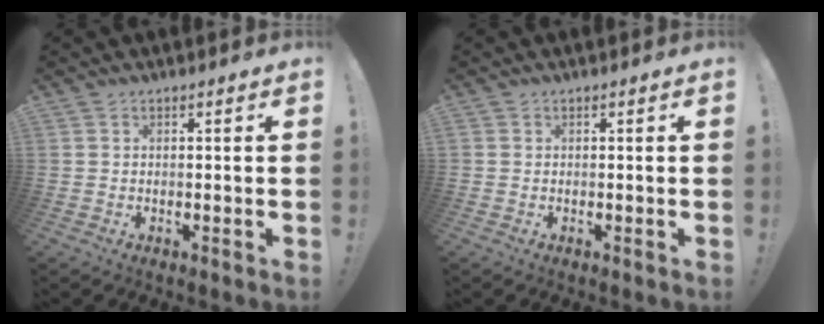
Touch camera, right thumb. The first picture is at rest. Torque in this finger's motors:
{"motor_torque": [0.15, -0.07, -0.09, 0.33, 0.10]}